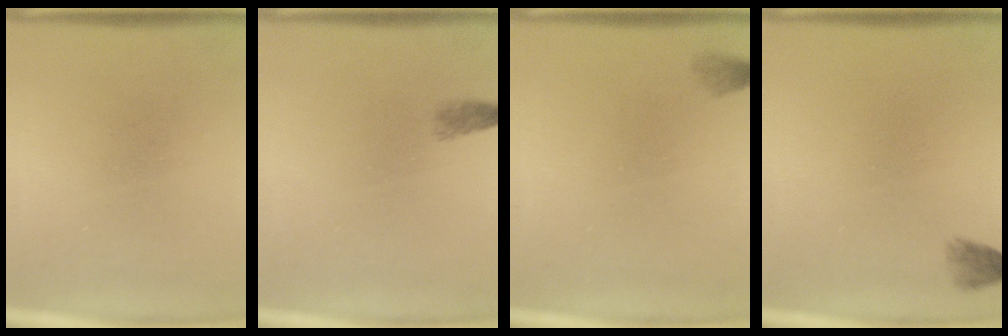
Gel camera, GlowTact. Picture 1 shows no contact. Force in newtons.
{"total": 1.3}
{"total": 1.0}
{"total": 1.5}